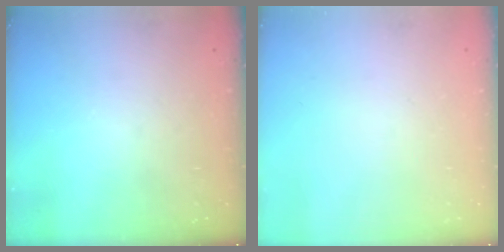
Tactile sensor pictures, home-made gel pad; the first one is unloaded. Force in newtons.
{"total": 0.0}